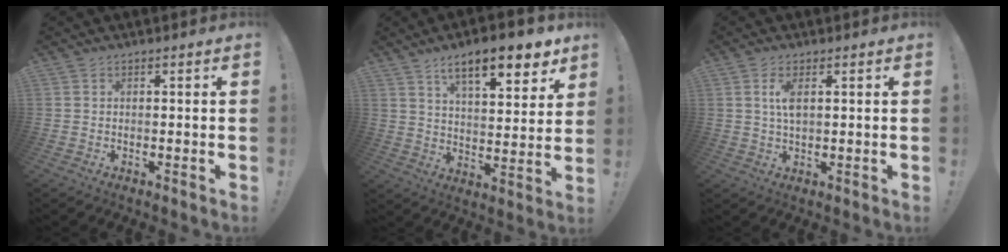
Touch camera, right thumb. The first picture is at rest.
{"total": 14.1, "force": [9.3, 4.2, 9.7], "torque": [-0.146, -0.056, 0.150]}
{"total": 9.0, "force": [1.3, 5.6, 6.9], "torque": [-0.126, 0.006, 0.024]}